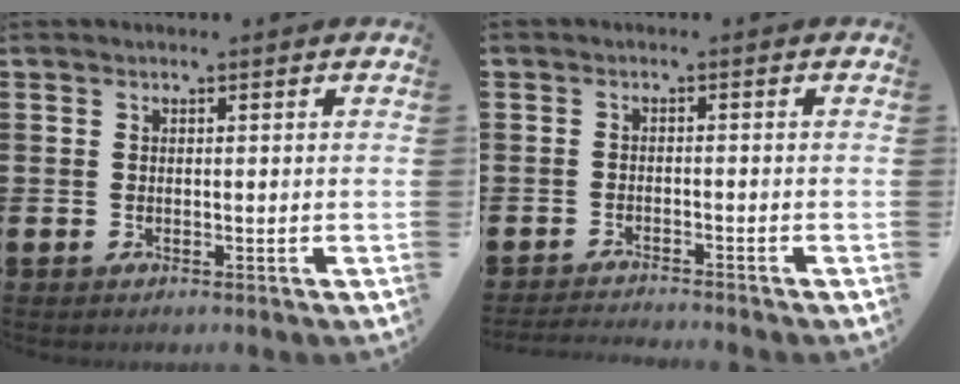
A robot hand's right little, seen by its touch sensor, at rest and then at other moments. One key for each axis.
{"total": 1.5, "fx": -1.5, "fy": -0.2, "fz": 0.1, "tx": -0.003, "ty": 0.003, "tz": -0.030}